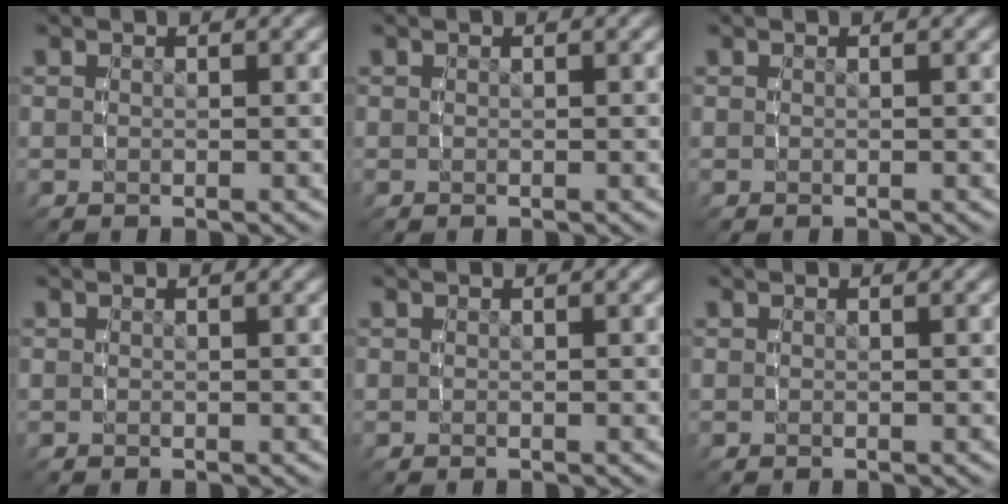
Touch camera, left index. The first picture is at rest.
{"total": 0.0}
{"total": 0.0}
{"total": 0.0}
{"total": 0.0}
{"total": 0.0}